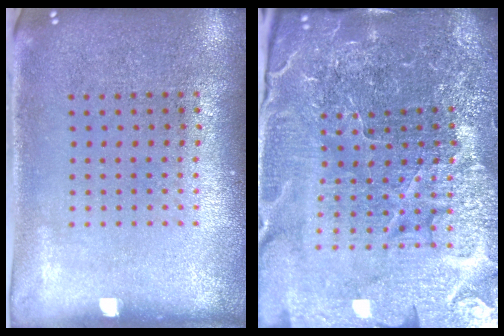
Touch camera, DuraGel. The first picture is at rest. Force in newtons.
{"total": 6.5, "press": 5.8, "slide": 3.0}